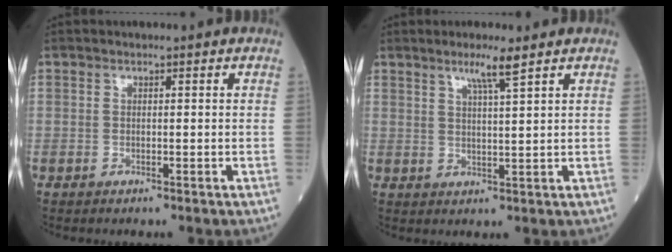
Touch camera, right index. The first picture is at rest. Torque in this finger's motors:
{"motor_torque": [0.36, 0.30, 0.22, 0.06]}